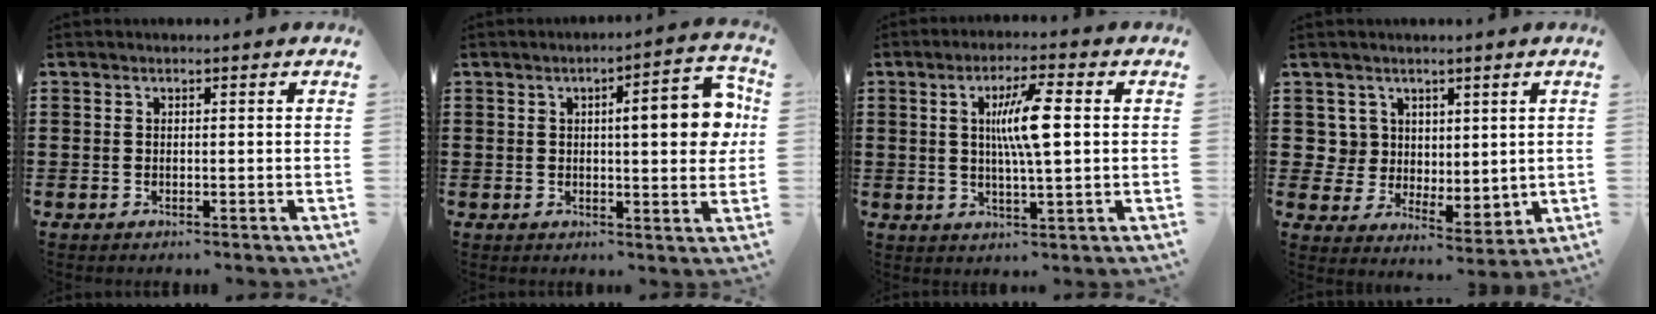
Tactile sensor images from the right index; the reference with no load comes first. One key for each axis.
{"total": 8.6, "fx": 1.7, "fy": 2.0, "fz": 8.2, "tx": -0.122, "ty": -0.005, "tz": 0.019}
{"total": 7.5, "fx": 1.1, "fy": 0.9, "fz": 7.3, "tx": -0.137, "ty": 0.002, "tz": 0.014}
{"total": 5.5, "fx": 3.2, "fy": 4.5, "fz": 0.5, "tx": -0.040, "ty": 0.002, "tz": 0.065}